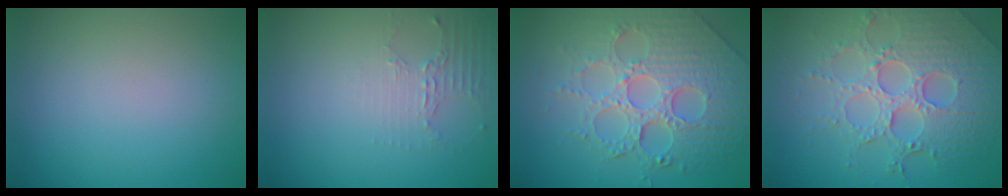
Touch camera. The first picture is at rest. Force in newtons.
{"total": 2.1, "press": 1.5, "slide": 1.5}
{"total": 8.1, "press": 6.0, "slide": 5.5}
{"total": 7.6, "press": 5.6, "slide": 5.1}